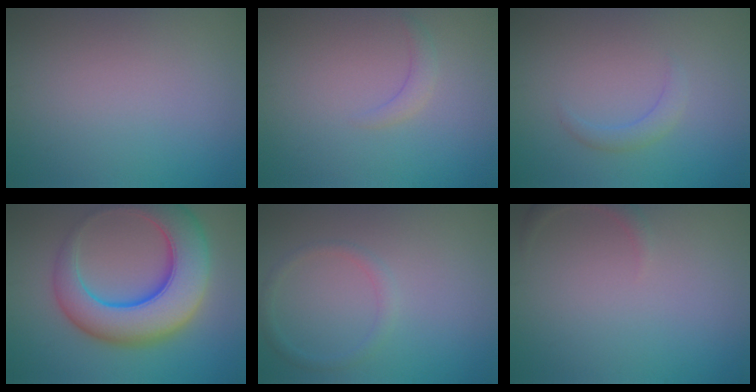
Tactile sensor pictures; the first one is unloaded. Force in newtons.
{"total": 1.2, "press": 1.2, "slide": 0.2}
{"total": 1.4, "press": 1.4, "slide": 0.0}
{"total": 10.1, "press": 10.1, "slide": 0.5}
{"total": 1.3, "press": 1.3, "slide": 0.1}
{"total": 1.3, "press": 1.2, "slide": 0.2}